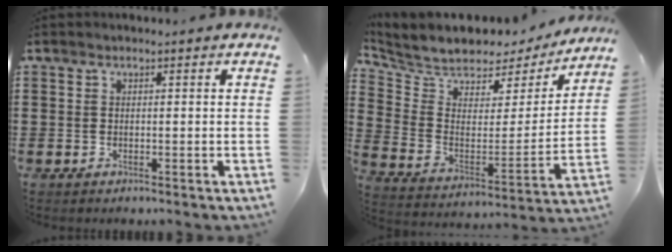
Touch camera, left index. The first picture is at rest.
{"total": 5.7, "force": [5.3, 2.0, 0.6], "torque": [-0.044, -0.051, 0.087]}